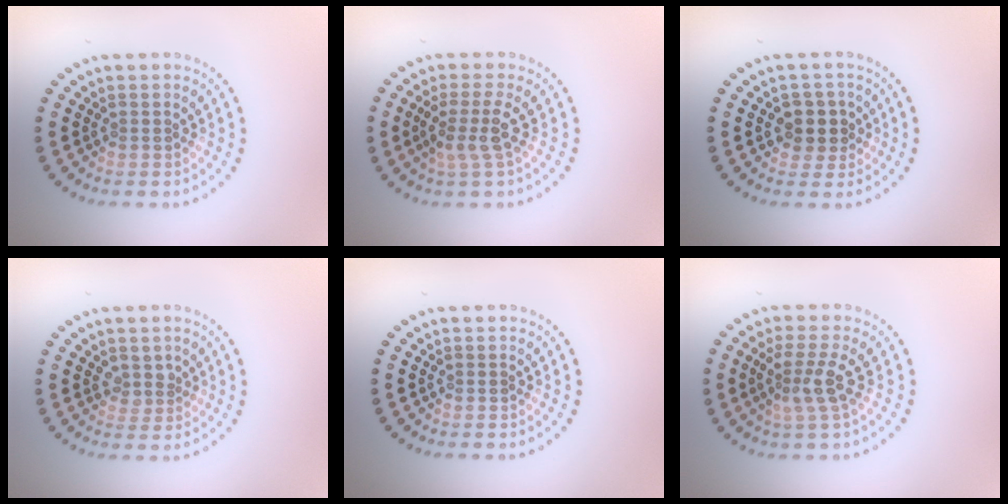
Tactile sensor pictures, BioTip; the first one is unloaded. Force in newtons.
{"total": 2.6, "press": 2.0, "slide": 1.6}
{"total": 2.6, "press": 2.3, "slide": 1.1}
{"total": 1.4, "press": 1.1, "slide": 0.9}
{"total": 0.0}
{"total": 2.8, "press": 2.2, "slide": 1.7}